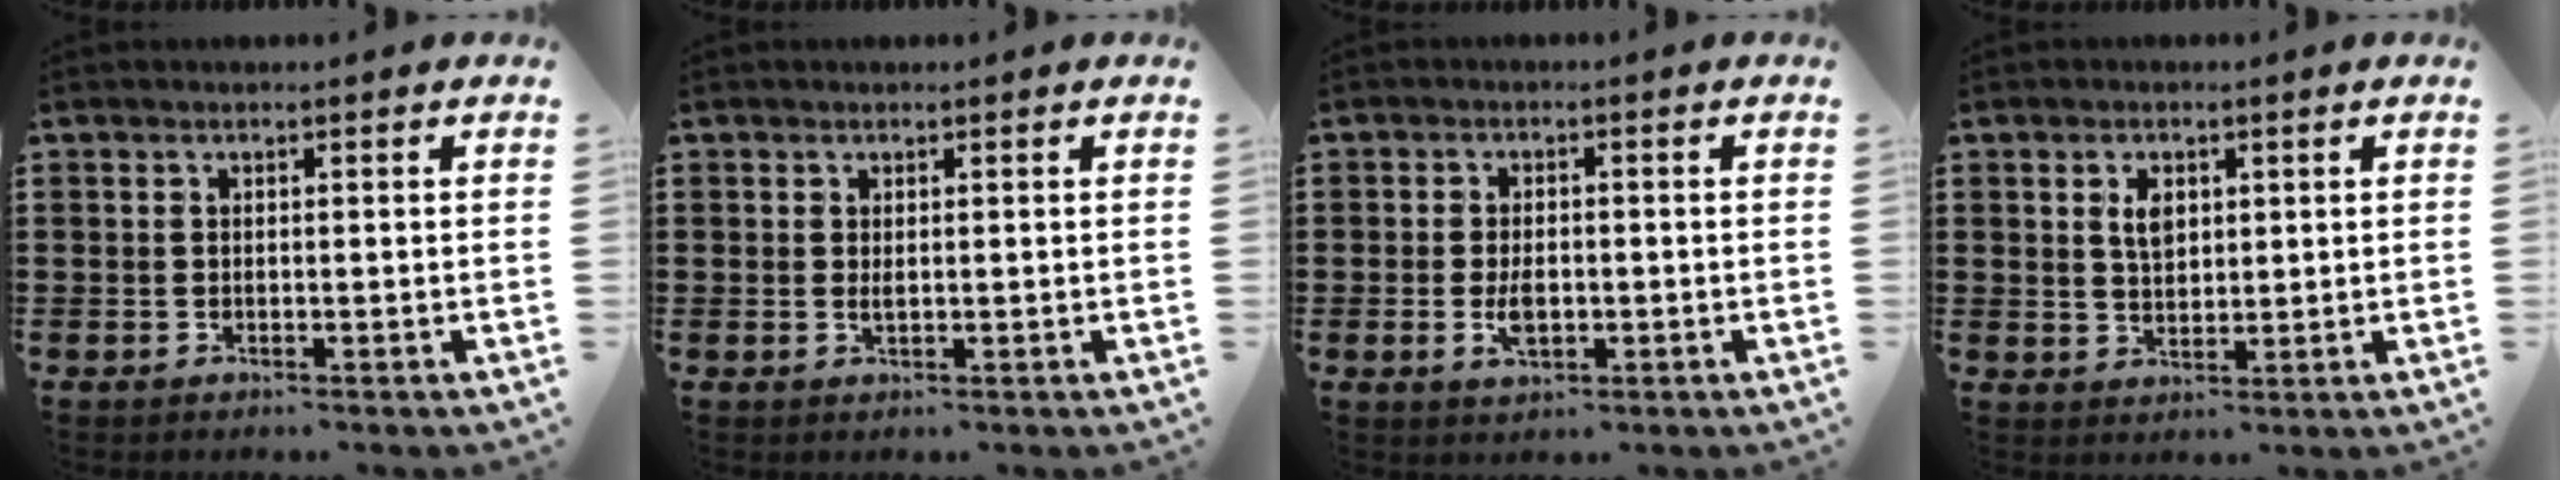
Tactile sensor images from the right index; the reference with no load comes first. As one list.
[{"total": 0.9, "force": [0.3, 0.2, 0.9], "torque": [-0.018, -0.001, 0.005]}, {"total": 3.5, "force": [-0.7, 1.8, 3.0], "torque": [-0.057, -0.001, -0.010]}, {"total": 3.4, "force": [1.3, 2.1, 2.4], "torque": [-0.047, 0.006, 0.020]}]